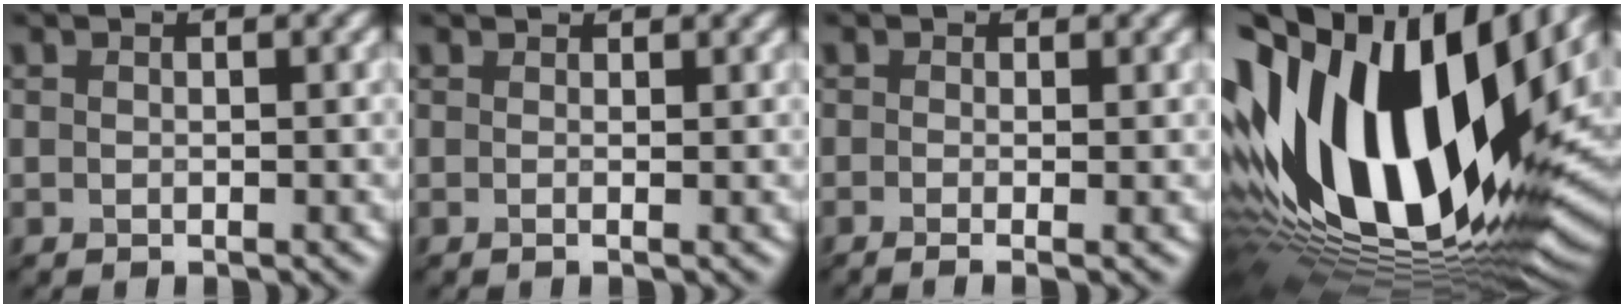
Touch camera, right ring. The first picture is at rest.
{"total": 1.1, "force": [0.8, 0.2, 0.7], "torque": [-0.023, -0.009, 0.000]}
{"total": 2.0, "force": [-0.1, 0.9, 1.8], "torque": [-0.031, -0.007, -0.013]}
{"total": 19.5, "force": [1.6, 10.9, 16.1], "torque": [-0.304, 0.017, 0.010]}